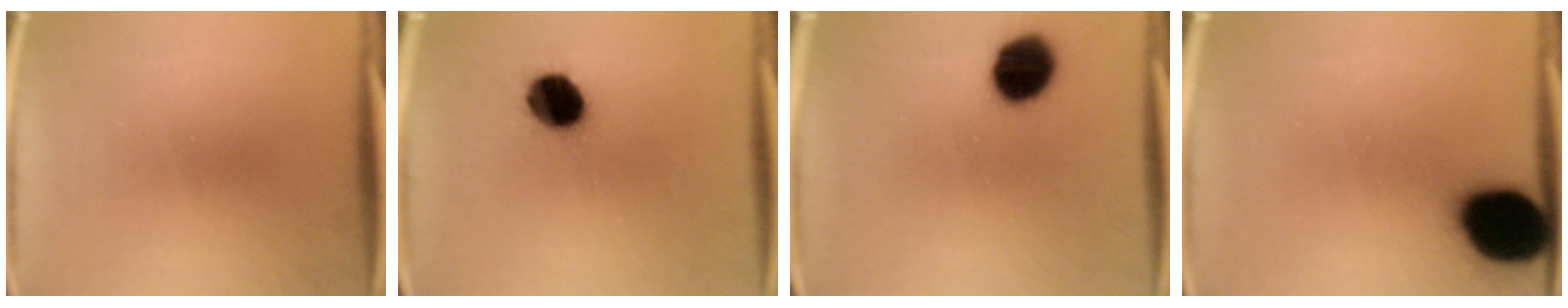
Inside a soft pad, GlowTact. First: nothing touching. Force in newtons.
{"total": 10.7}
{"total": 11.6}
{"total": 19.9}